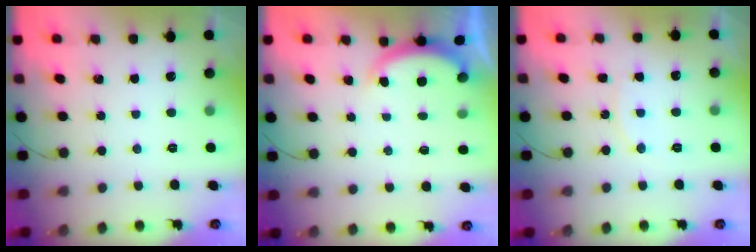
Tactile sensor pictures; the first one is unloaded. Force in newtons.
{"total": 2.2, "press": 2.2, "slide": 0.5}
{"total": 5.6, "press": 5.6, "slide": 0.2}